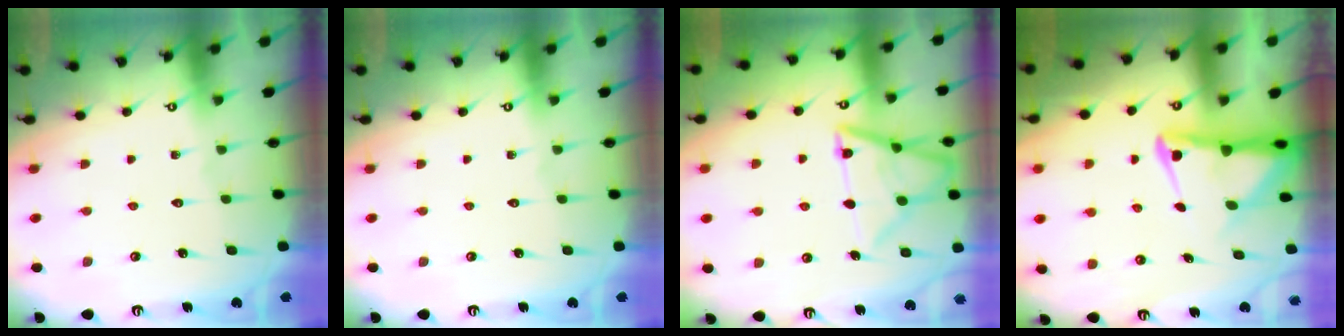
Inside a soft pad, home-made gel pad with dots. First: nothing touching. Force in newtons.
{"total": 0.0}
{"total": 14.4, "press": 14.3, "slide": 1.5}
{"total": 5.4, "press": 5.4, "slide": 0.5}